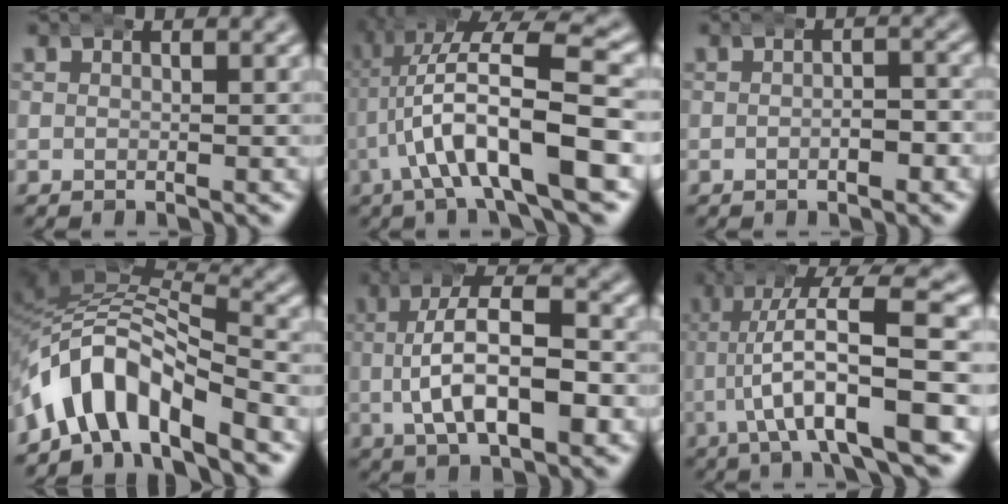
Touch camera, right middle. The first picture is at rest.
{"total": 9.5, "force": [-0.1, 3.5, 8.8], "torque": [-0.158, 0.003, 0.002]}
{"total": 1.7, "force": [-0.7, 0.9, 1.2], "torque": [-0.009, 0.000, -0.017]}
{"total": 9.5, "force": [-3.7, 6.5, 5.8], "torque": [-0.137, -0.028, -0.054]}
{"total": 8.2, "force": [-0.8, 4.1, 7.1], "torque": [-0.119, -0.003, -0.012]}
{"total": 8.4, "force": [-0.3, 2.3, 8.0], "torque": [-0.137, 0.005, -0.007]}